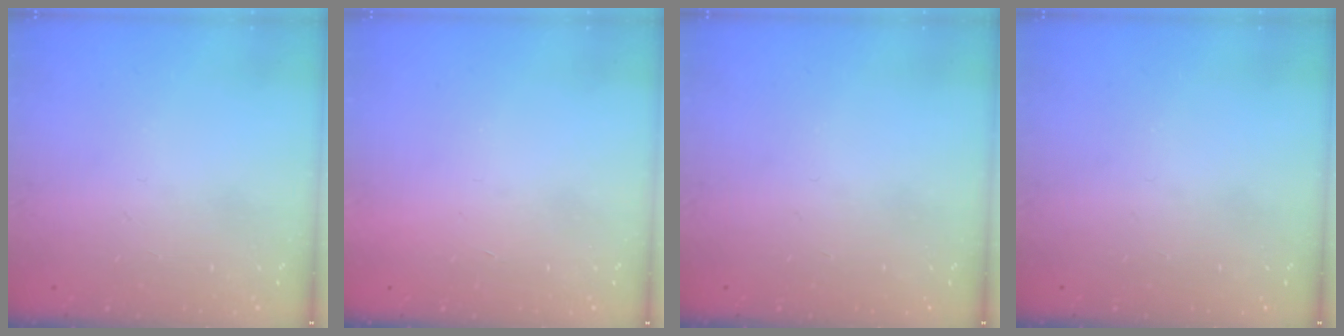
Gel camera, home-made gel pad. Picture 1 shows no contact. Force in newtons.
{"total": 1.7, "press": 1.7, "slide": 0.1}
{"total": 0.0}
{"total": 0.0}